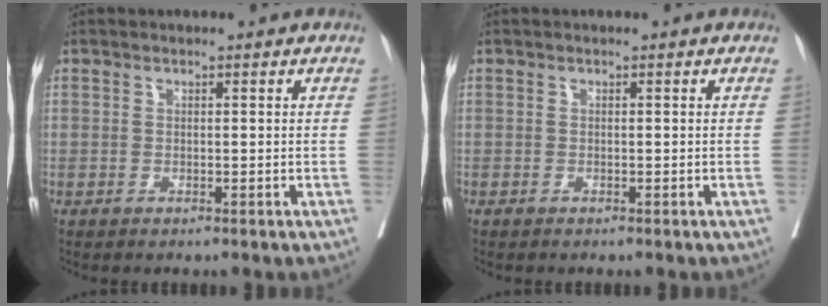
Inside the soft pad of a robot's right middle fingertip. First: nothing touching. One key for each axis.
{"total": 0.0}